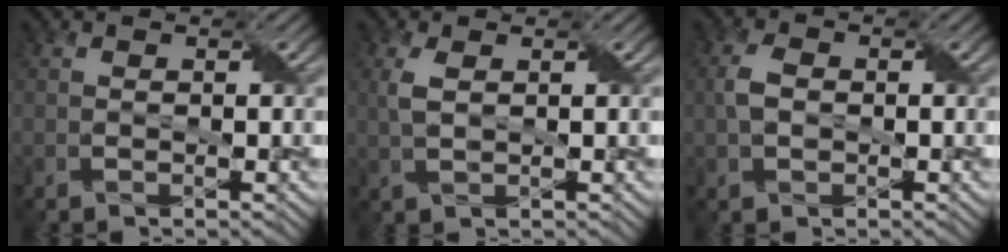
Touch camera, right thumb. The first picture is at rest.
{"total": 2.7, "force": [0.7, 1.3, 2.3], "torque": [-0.065, 0.006, 0.016]}
{"total": 3.3, "force": [-0.1, 2.3, 2.4], "torque": [-0.059, 0.005, -0.006]}